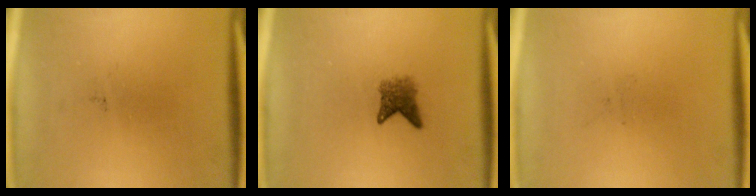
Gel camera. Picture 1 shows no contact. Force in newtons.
{"total": 2.8}
{"total": 0.0}